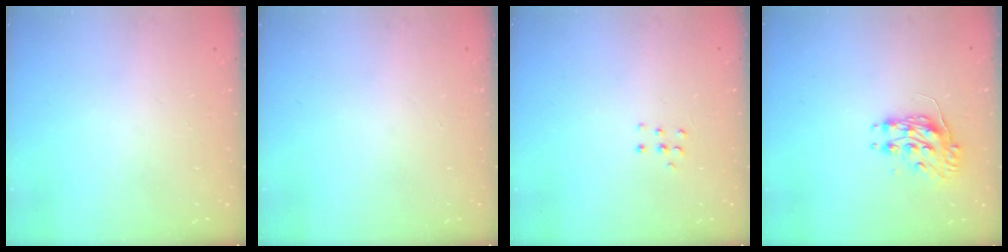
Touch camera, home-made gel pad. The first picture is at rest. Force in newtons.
{"total": 0.0}
{"total": 3.8, "press": 3.8, "slide": 0.4}
{"total": 8.2, "press": 8.2, "slide": 0.3}